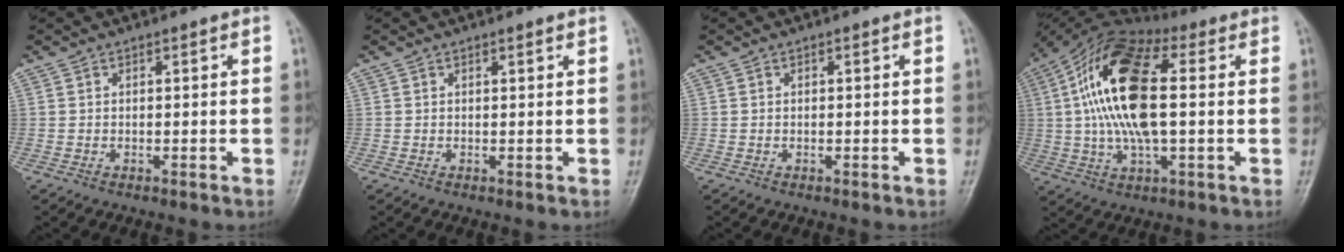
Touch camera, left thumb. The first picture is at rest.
{"total": 0.6, "force": [0.5, 0.0, 0.3], "torque": [-0.007, -0.002, 0.008]}
{"total": 0.0}
{"total": 18.8, "force": [2.2, 8.0, 16.9], "torque": [-0.333, 0.024, 0.033]}